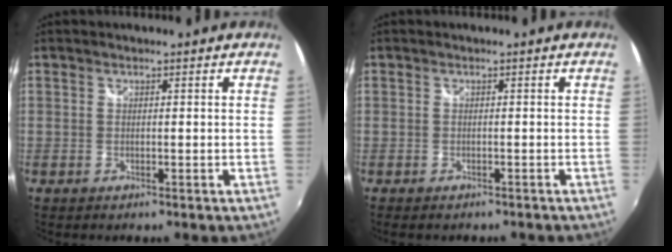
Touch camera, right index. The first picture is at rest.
{"total": 2.2, "force": [-1.6, 1.4, 0.7], "torque": [-0.015, -0.006, -0.023]}